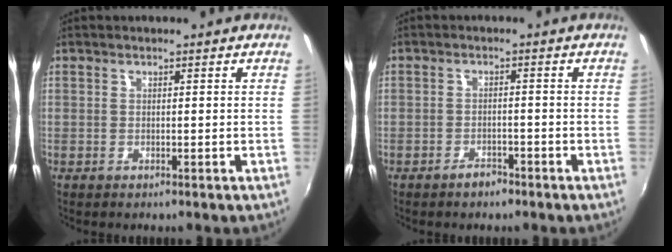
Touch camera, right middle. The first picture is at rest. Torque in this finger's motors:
{"motor_torque": [0.66, -0.62, 0.03, 0.02]}